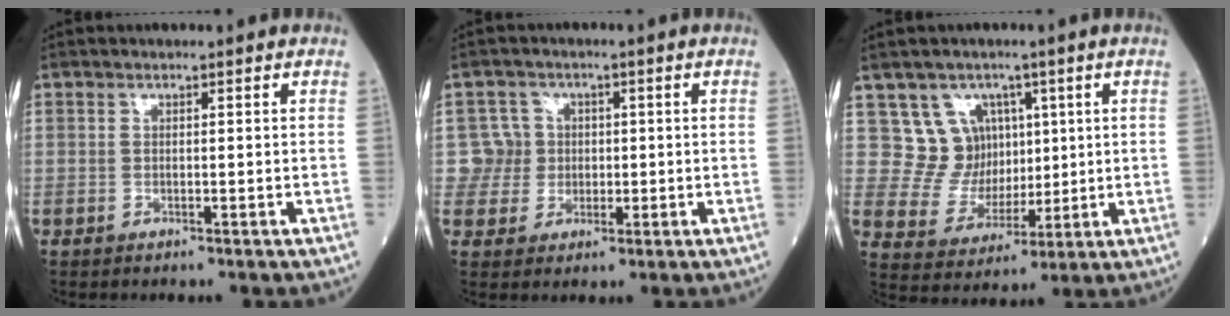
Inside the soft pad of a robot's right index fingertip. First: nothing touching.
{"total": 4.7, "force": [0.4, 4.6, -0.4], "torque": [0.027, 0.011, 0.006]}
{"total": 8.0, "force": [3.6, 7.0, 1.4], "torque": [-0.028, 0.021, 0.075]}